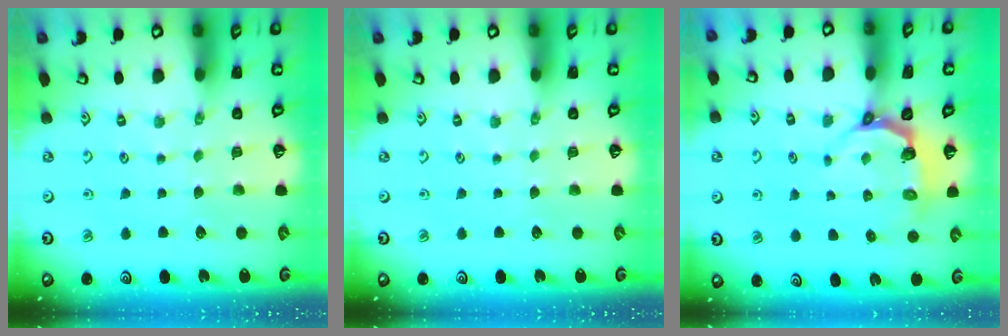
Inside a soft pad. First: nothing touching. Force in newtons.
{"total": 0.0}
{"total": 4.1, "press": 3.0, "slide": 2.9}